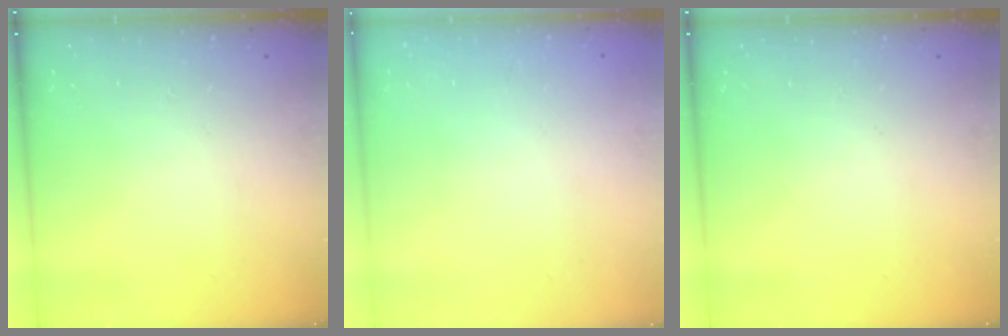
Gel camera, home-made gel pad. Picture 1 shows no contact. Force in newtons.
{"total": 2.2, "press": 2.2, "slide": 0.1}
{"total": 0.0}